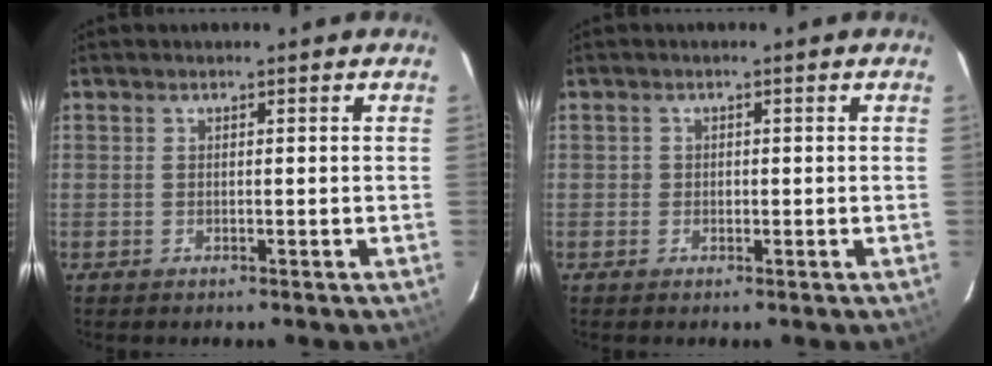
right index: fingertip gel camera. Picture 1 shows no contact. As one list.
[{"total": 1.1, "force": [-0.2, 1.1, 0.1], "torque": [0.000, 0.000, -0.003]}]